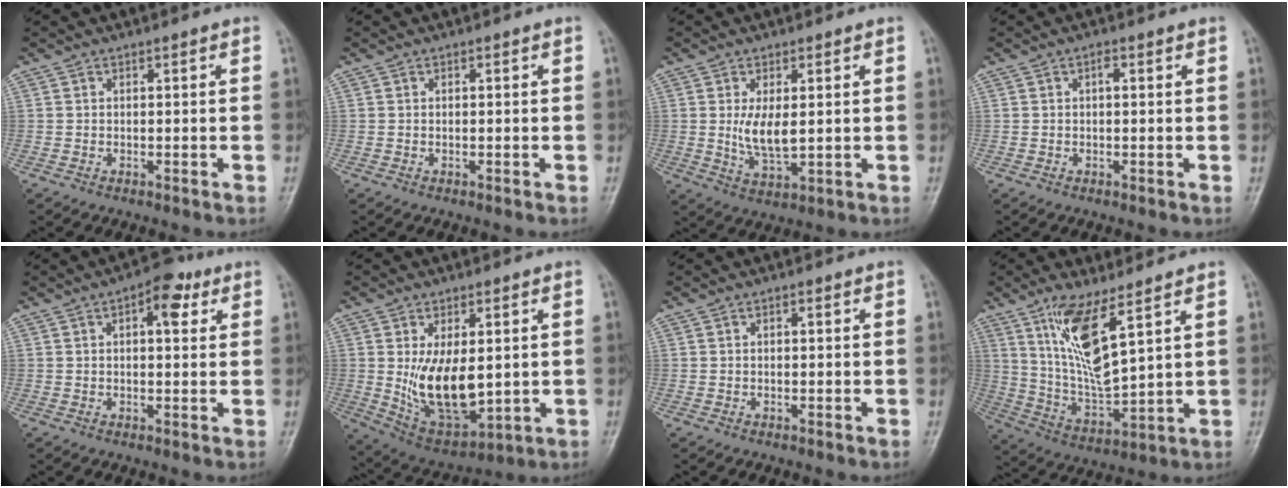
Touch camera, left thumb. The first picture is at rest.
{"total": 0.0}
{"total": 6.3, "force": [0.6, 2.7, 5.6], "torque": [-0.101, -0.016, 0.018]}
{"total": 1.1, "force": [0.3, 0.4, 0.9], "torque": [-0.014, 0.003, 0.000]}
{"total": 6.5, "force": [2.7, 3.0, 5.1], "torque": [-0.051, 0.001, 0.030]}
{"total": 13.6, "force": [0.7, 7.1, 11.5], "torque": [-0.175, -0.022, 0.034]}
{"total": 0.6, "force": [0.2, 0.2, 0.5], "torque": [-0.009, 0.000, 0.003]}
{"total": 12.3, "force": [6.7, 2.9, 10.0], "torque": [-0.188, -0.046, 0.144]}